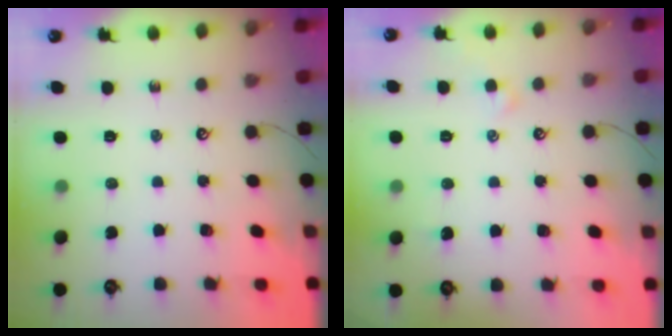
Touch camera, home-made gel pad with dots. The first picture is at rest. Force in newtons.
{"total": 2.1, "press": 2.0, "slide": 0.4}